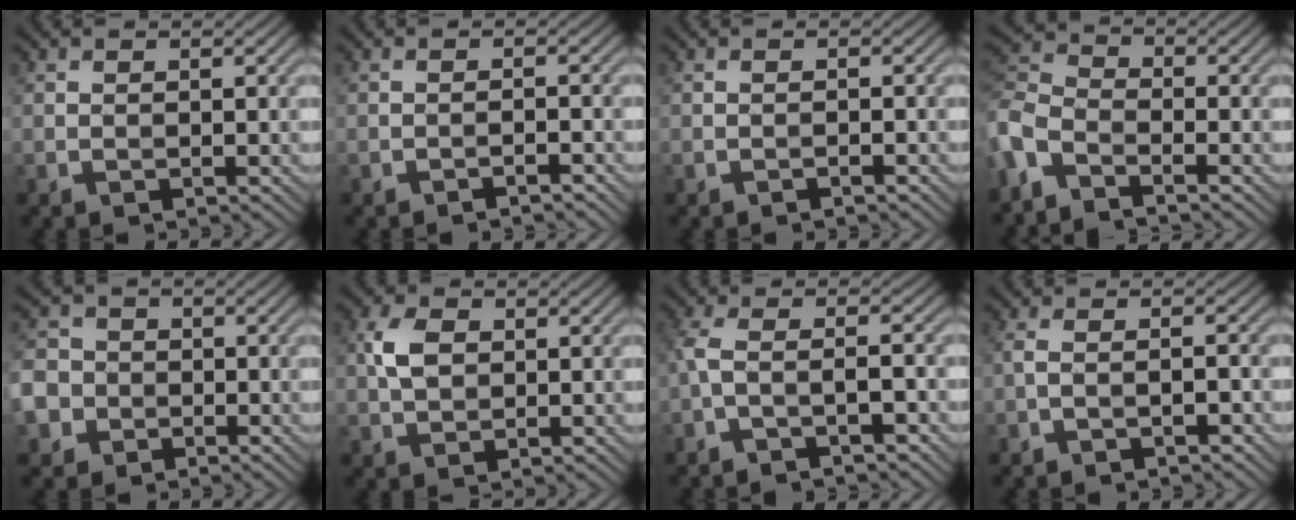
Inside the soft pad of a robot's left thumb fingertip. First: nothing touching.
{"total": 1.3, "force": [-1.2, 0.0, 0.4], "torque": [-0.004, 0.005, -0.024]}
{"total": 0.6, "force": [-0.6, -0.1, 0.1], "torque": [0.000, 0.003, -0.012]}
{"total": 6.2, "force": [-4.6, 2.4, 3.3], "torque": [-0.086, -0.003, -0.110]}
{"total": 6.1, "force": [-2.5, 5.2, 1.6], "torque": [-0.051, -0.014, -0.072]}
{"total": 3.7, "force": [0.7, 2.6, 2.5], "torque": [-0.061, 0.006, 0.011]}
{"total": 3.7, "force": [-2.1, 0.9, 3.0], "torque": [-0.065, 0.005, -0.053]}
{"total": 2.0, "force": [-1.3, 0.4, 1.5], "torque": [-0.031, 0.007, -0.030]}